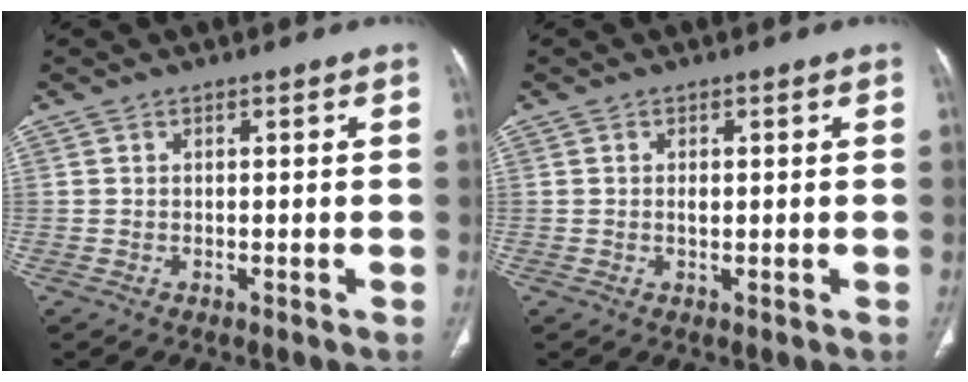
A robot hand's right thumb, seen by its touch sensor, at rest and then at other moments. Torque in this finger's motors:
{"motor_torque": [0.05, 0.19, -0.27, 0.18, 0.00]}